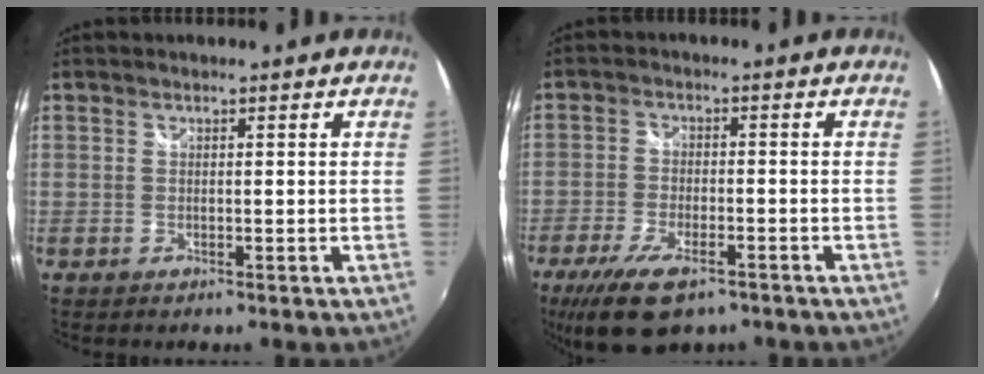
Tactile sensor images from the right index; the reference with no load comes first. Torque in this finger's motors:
{"motor_torque": [1.18, -0.96, 0.53, 0.06]}